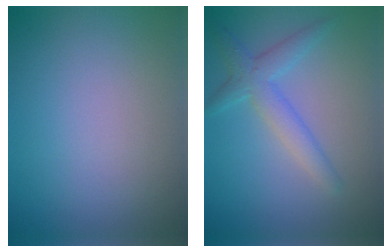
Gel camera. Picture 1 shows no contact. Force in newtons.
{"total": 2.9, "press": 2.9, "slide": 0.1}